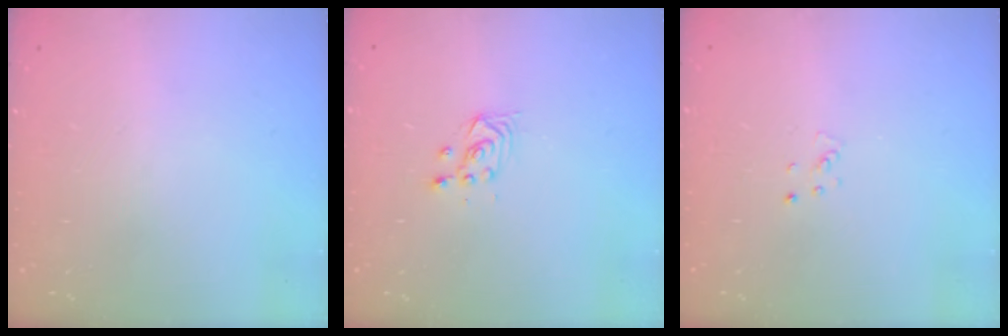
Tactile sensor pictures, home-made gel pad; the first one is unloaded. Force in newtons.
{"total": 3.3, "press": 3.3, "slide": 0.4}
{"total": 3.1, "press": 3.1, "slide": 0.4}